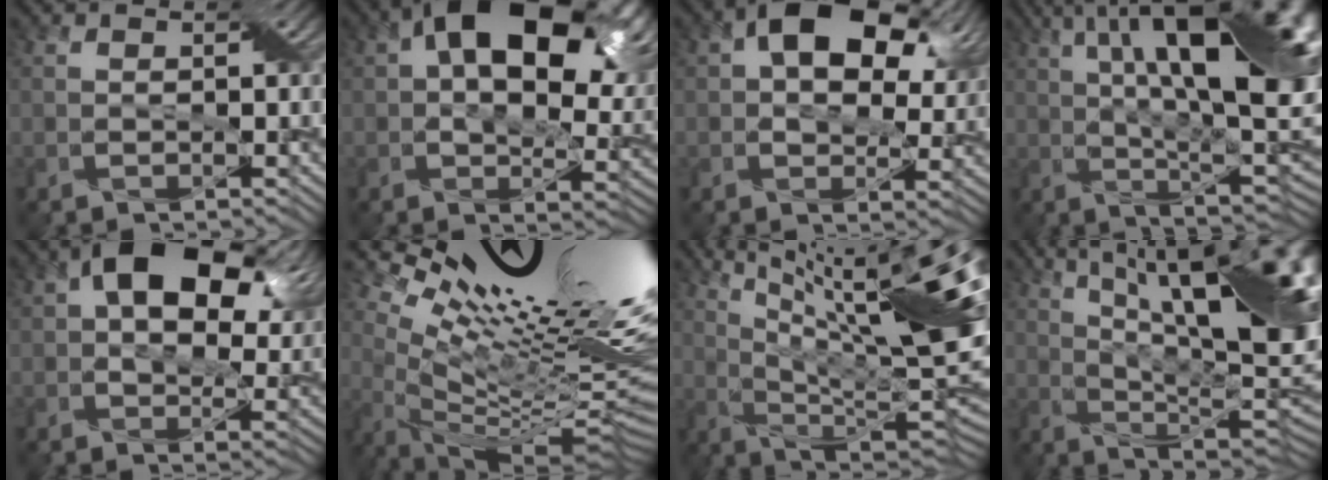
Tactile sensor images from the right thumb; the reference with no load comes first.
{"total": 19.3, "force": [6.5, 10.9, 14.5], "torque": [-0.222, 0.014, 0.105]}
{"total": 14.1, "force": [5.2, 8.3, 10.2], "torque": [-0.168, 0.007, 0.088]}
{"total": 22.1, "force": [6.5, 7.7, 19.7], "torque": [-0.267, 0.038, 0.091]}
{"total": 15.6, "force": [5.6, 9.0, 11.5], "torque": [-0.181, 0.007, 0.094]}
{"total": 19.0, "force": [9.1, 4.0, 16.2], "torque": [-0.251, 0.022, 0.151]}
{"total": 22.4, "force": [10.2, 5.7, 19.1], "torque": [-0.277, 0.041, 0.162]}
{"total": 22.5, "force": [8.6, 8.5, 18.9], "torque": [-0.255, 0.058, 0.139]}